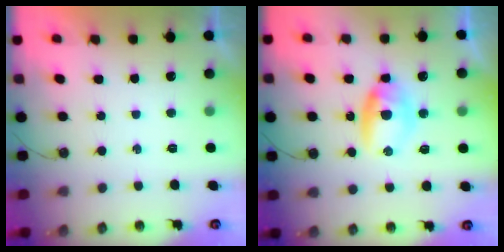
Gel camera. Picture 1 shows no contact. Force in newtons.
{"total": 7.5, "press": 7.5, "slide": 1.0}